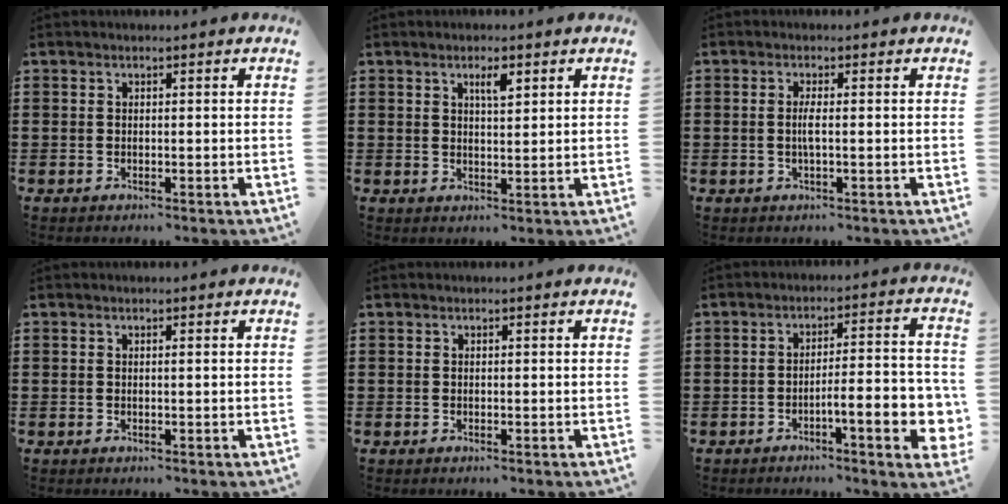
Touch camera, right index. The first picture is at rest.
{"total": 2.6, "force": [1.5, 0.6, 2.0], "torque": [-0.034, 0.000, 0.023]}
{"total": 2.1, "force": [-0.3, -0.1, 2.0], "torque": [-0.048, -0.007, -0.010]}
{"total": 0.0}
{"total": 0.0}
{"total": 7.9, "force": [-2.9, 1.6, 7.2], "torque": [-0.107, -0.006, -0.047]}